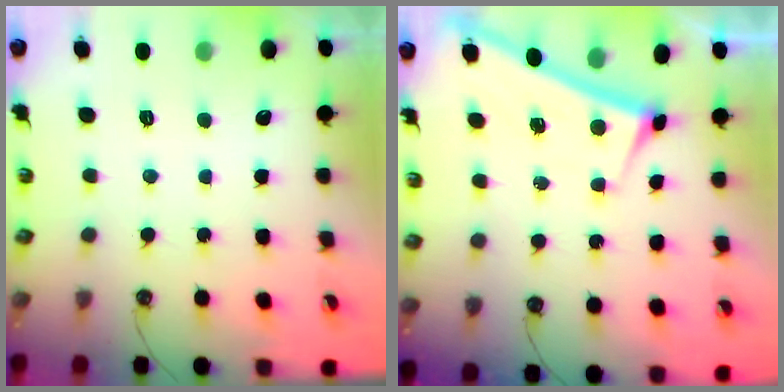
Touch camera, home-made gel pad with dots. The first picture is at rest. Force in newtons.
{"total": 3.1, "press": 3.1, "slide": 0.3}